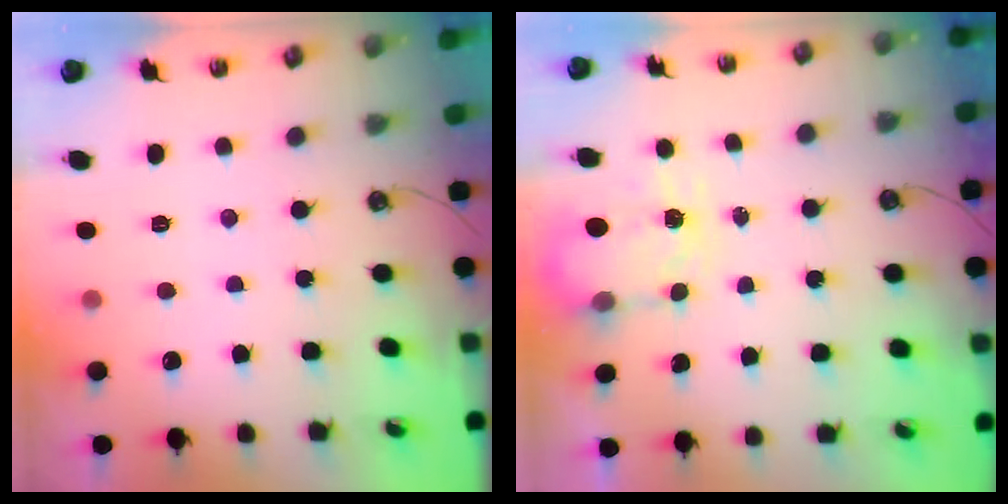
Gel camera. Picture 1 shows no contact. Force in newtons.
{"total": 3.9, "press": 3.8, "slide": 0.6}